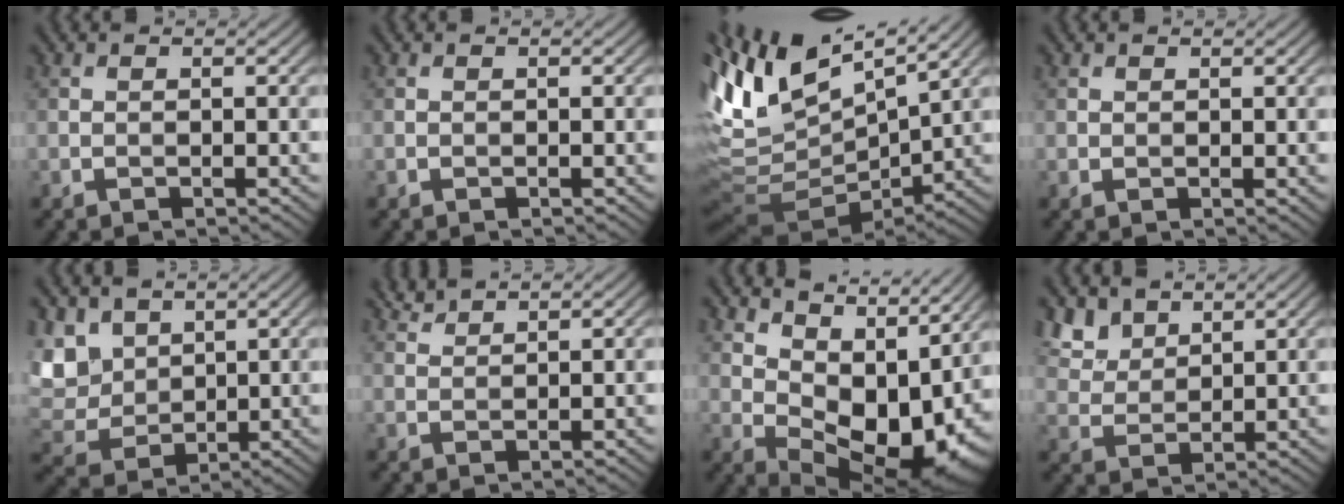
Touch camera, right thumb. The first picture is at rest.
{"total": 0.0}
{"total": 13.5, "force": [5.4, 5.5, 11.1], "torque": [-0.223, 0.015, 0.121]}
{"total": 0.6, "force": [0.4, 0.4, 0.3], "torque": [-0.006, -0.003, 0.011]}
{"total": 7.4, "force": [3.3, 5.4, 3.9], "torque": [-0.127, 0.000, 0.060]}
{"total": 1.7, "force": [1.6, 0.1, 0.6], "torque": [-0.022, 0.004, 0.037]}
{"total": 12.3, "force": [5.0, 7.1, 8.7], "torque": [-0.154, -0.009, 0.100]}
{"total": 5.4, "force": [3.8, 3.0, 2.2], "torque": [-0.067, -0.007, 0.090]}